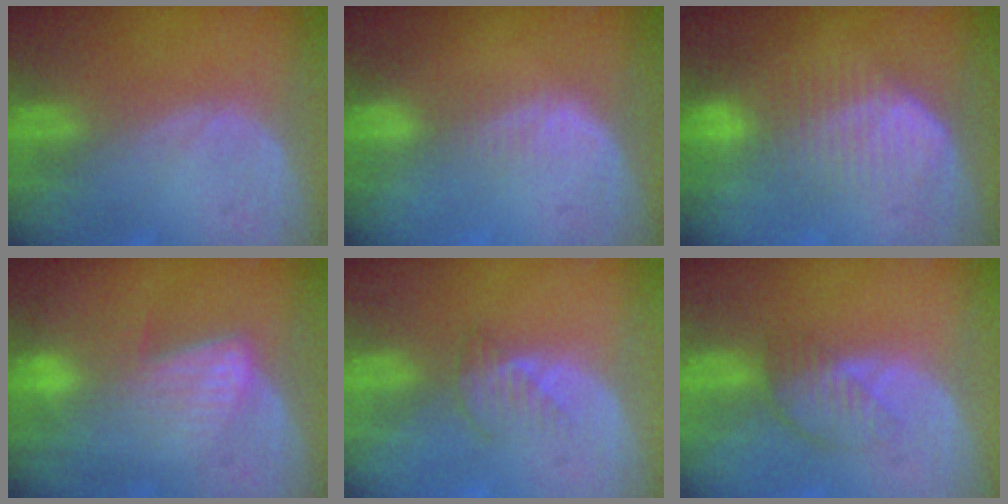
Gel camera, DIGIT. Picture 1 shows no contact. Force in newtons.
{"total": 2.5, "press": 2.0, "slide": 1.6}
{"total": 6.7, "press": 6.6, "slide": 1.4}
{"total": 7.0, "press": 5.8, "slide": 3.8}
{"total": 2.5, "press": 2.5, "slide": 0.2}
{"total": 3.9, "press": 3.6, "slide": 1.6}